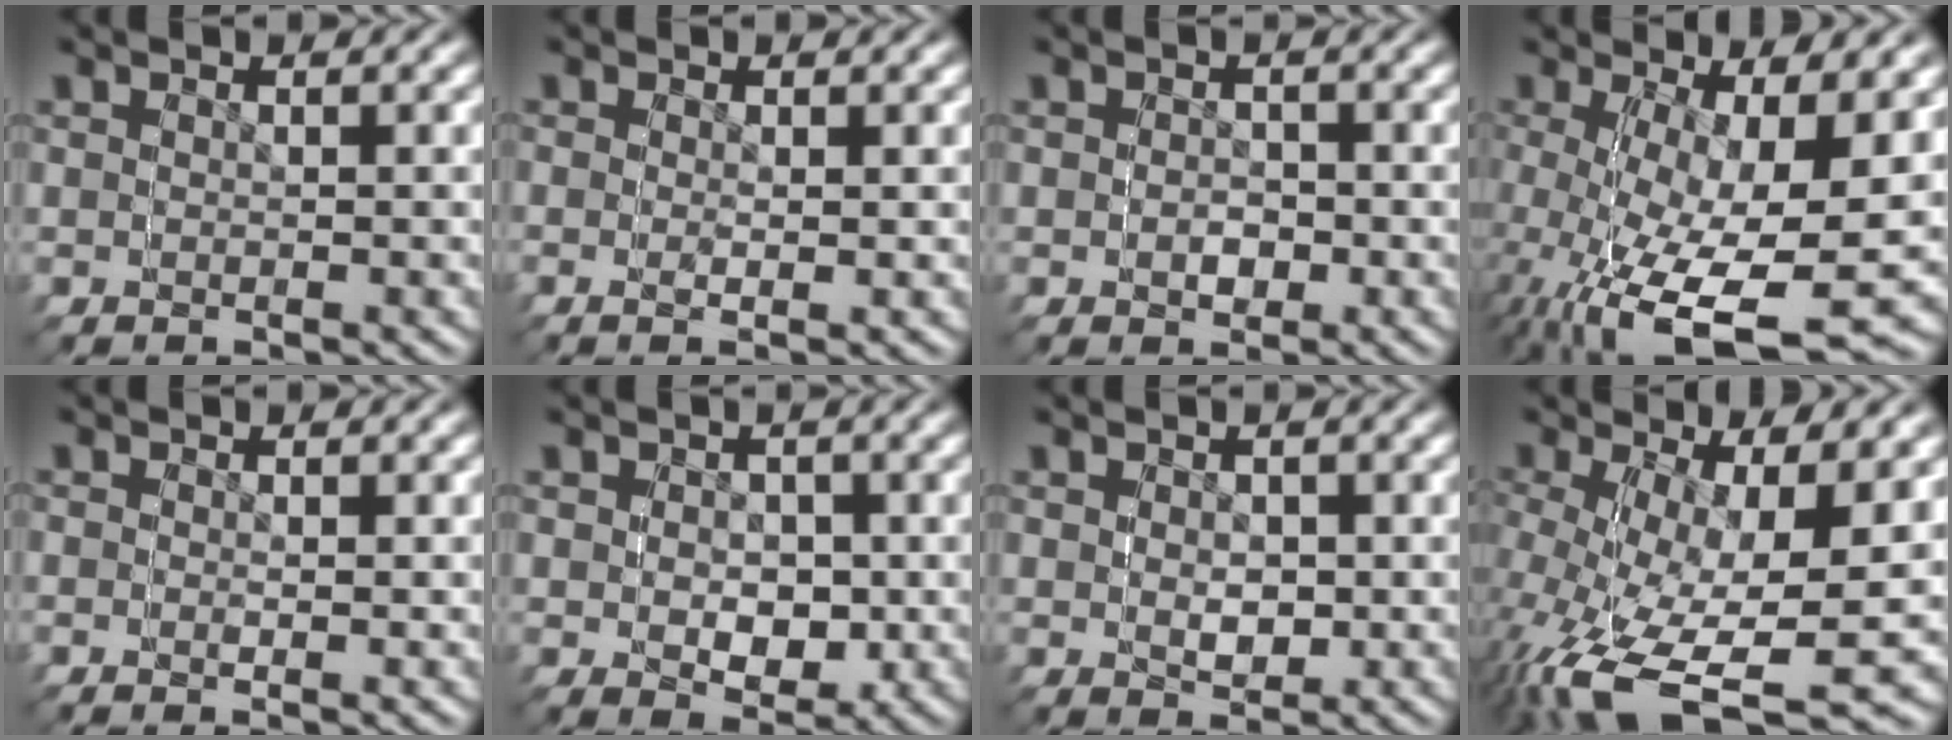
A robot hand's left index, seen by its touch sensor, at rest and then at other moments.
{"total": 1.5, "force": [0.3, -1.2, -0.9], "torque": [0.017, 0.011, -0.001]}
{"total": 1.4, "force": [0.1, 1.1, -0.9], "torque": [0.001, -0.006, 0.003]}
{"total": 5.0, "force": [-1.2, 2.6, 4.2], "torque": [-0.090, -0.010, -0.008]}
{"total": 0.9, "force": [0.0, -0.6, -0.6], "torque": [0.010, 0.003, -0.004]}
{"total": 2.3, "force": [0.7, 1.6, -1.5], "torque": [0.016, -0.003, 0.012]}
{"total": 1.6, "force": [0.6, 0.6, -1.4], "torque": [0.022, 0.002, 0.012]}
{"total": 4.2, "force": [-0.9, 2.5, 3.3], "torque": [-0.081, -0.013, 0.000]}